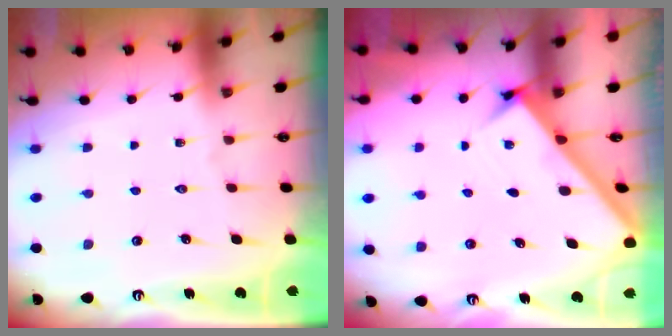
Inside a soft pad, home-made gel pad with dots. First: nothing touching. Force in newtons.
{"total": 2.4, "press": 2.4, "slide": 0.2}